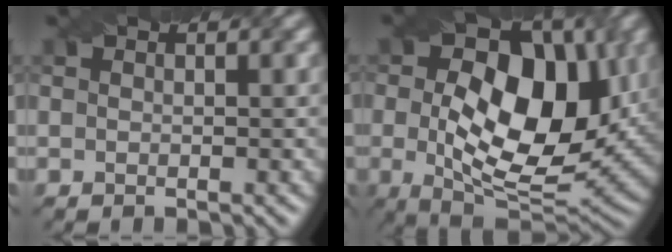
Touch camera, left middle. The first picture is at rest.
{"total": 13.3, "force": [0.3, 7.8, 10.7], "torque": [-0.162, 0.008, 0.014]}